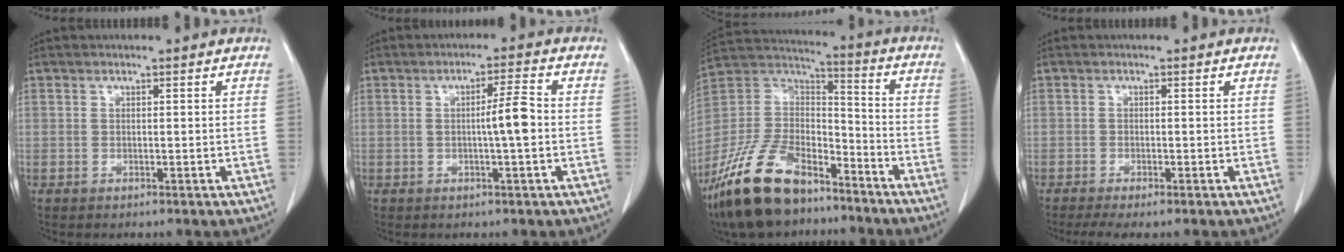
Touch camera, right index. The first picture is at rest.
{"total": 4.5, "force": [-0.4, -0.1, 4.5], "torque": [-0.072, 0.004, -0.009]}
{"total": 18.7, "force": [-13.4, 8.3, 9.9], "torque": [-0.214, 0.015, -0.246]}
{"total": 4.0, "force": [-3.1, 0.5, 2.4], "torque": [-0.037, -0.010, -0.048]}